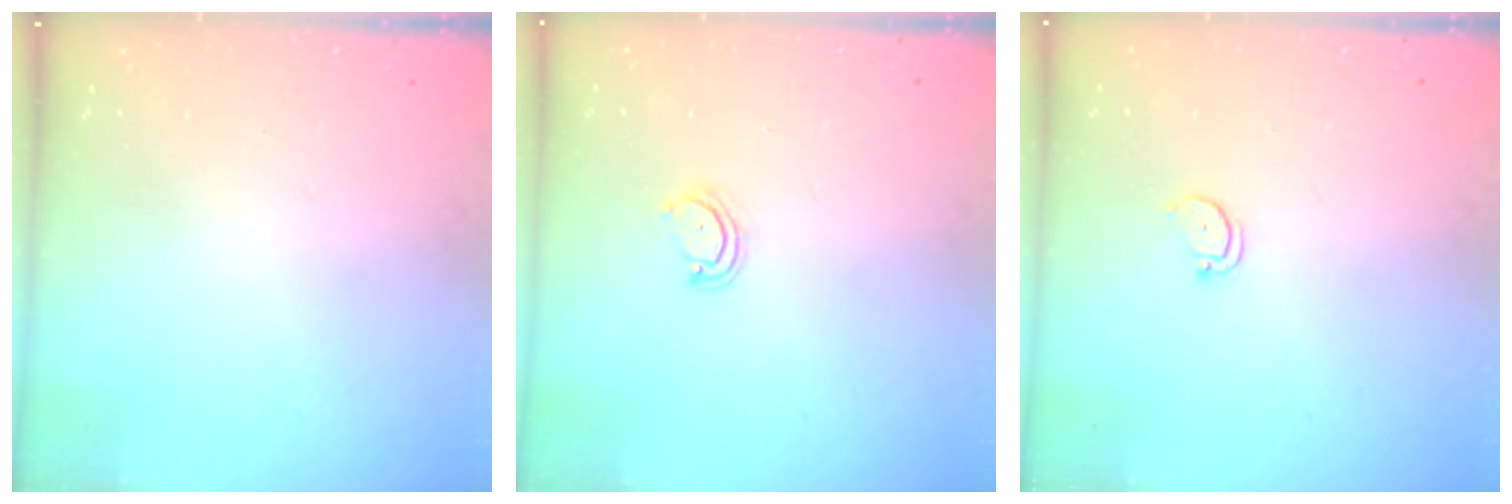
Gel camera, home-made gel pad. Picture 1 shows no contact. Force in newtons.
{"total": 3.6, "press": 3.6, "slide": 0.3}
{"total": 2.2, "press": 2.2, "slide": 0.2}